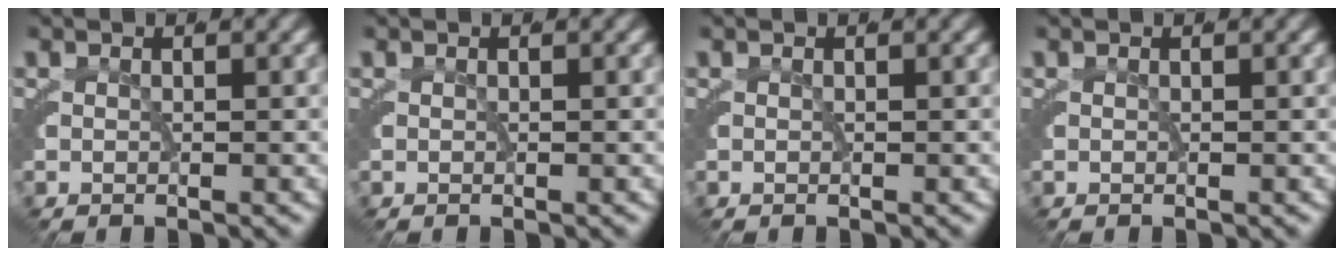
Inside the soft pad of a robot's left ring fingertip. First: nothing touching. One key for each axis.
{"total": 0.0}
{"total": 0.0}
{"total": 0.0}